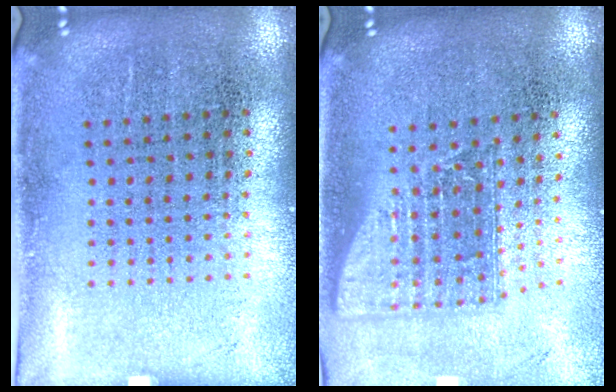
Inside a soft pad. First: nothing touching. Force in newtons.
{"total": 1.5, "press": 1.2, "slide": 1.0}